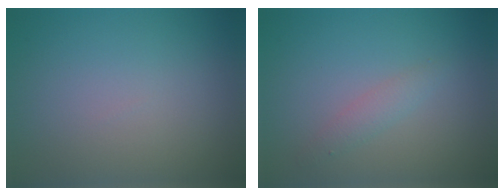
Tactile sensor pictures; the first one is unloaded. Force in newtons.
{"total": 1.3, "press": 1.3, "slide": 0.0}